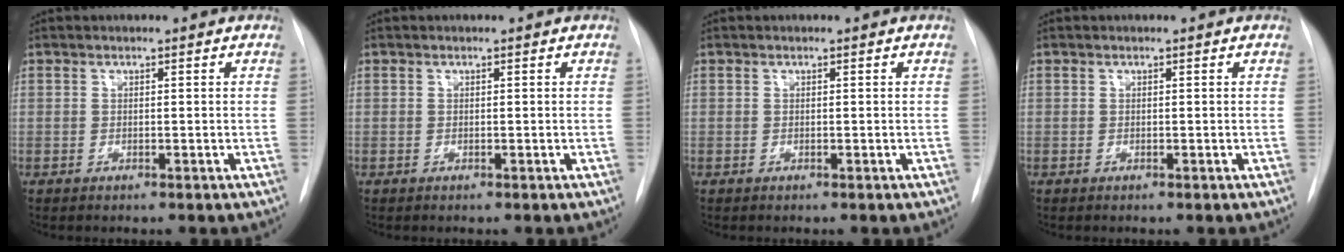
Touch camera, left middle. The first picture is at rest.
{"total": 0.0}
{"total": 0.0}
{"total": 0.0}